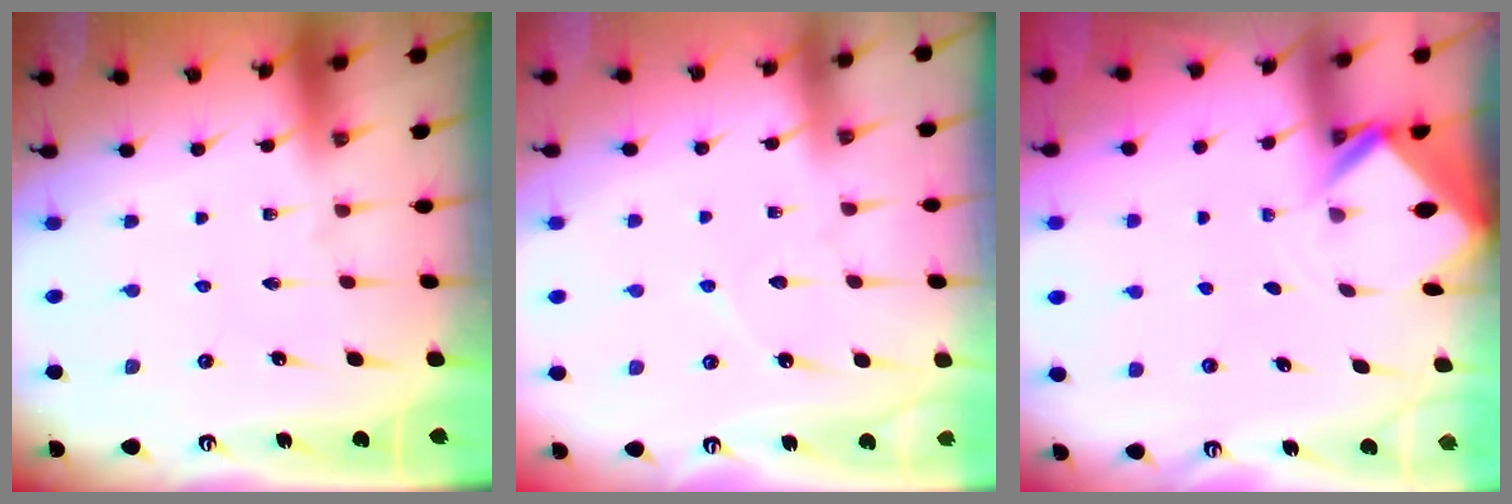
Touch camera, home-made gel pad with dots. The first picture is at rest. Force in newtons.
{"total": 3.4, "press": 3.3, "slide": 0.4}
{"total": 2.8, "press": 2.8, "slide": 0.2}